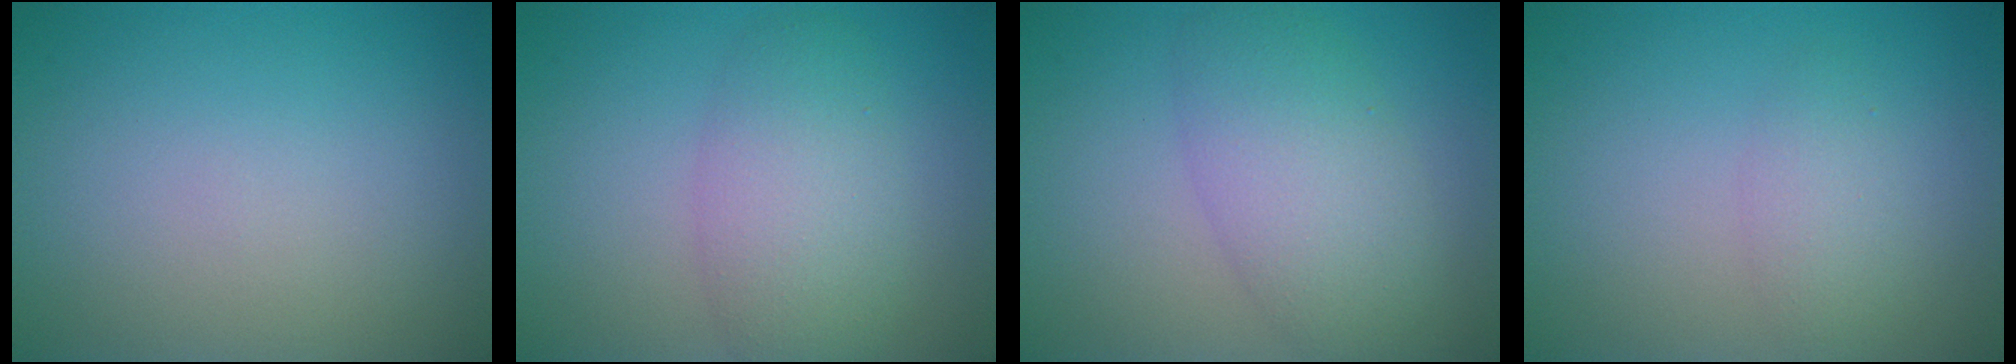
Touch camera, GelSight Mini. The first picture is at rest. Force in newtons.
{"total": 4.7, "press": 4.7, "slide": 0.1}
{"total": 5.5, "press": 5.5, "slide": 0.1}
{"total": 1.8, "press": 1.8, "slide": 0.2}